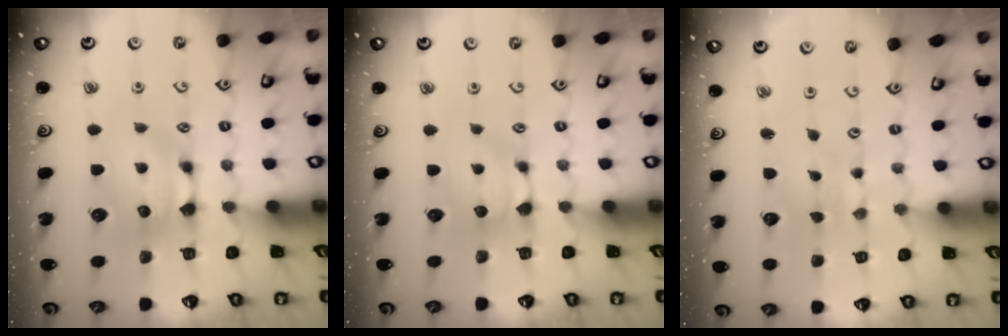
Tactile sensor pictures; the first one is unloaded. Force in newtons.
{"total": 0.8, "press": 0.7, "slide": 0.5}
{"total": 5.5, "press": 5.5, "slide": 0.3}